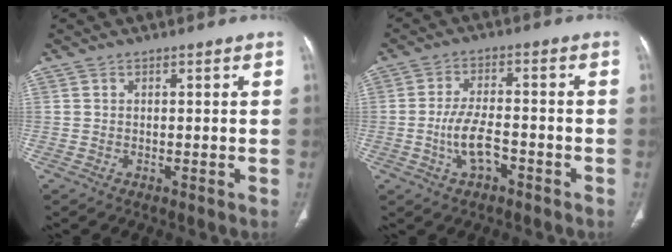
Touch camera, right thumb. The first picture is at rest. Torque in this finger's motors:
{"motor_torque": [2.79, 2.22, 1.18, -0.07, 0.30]}